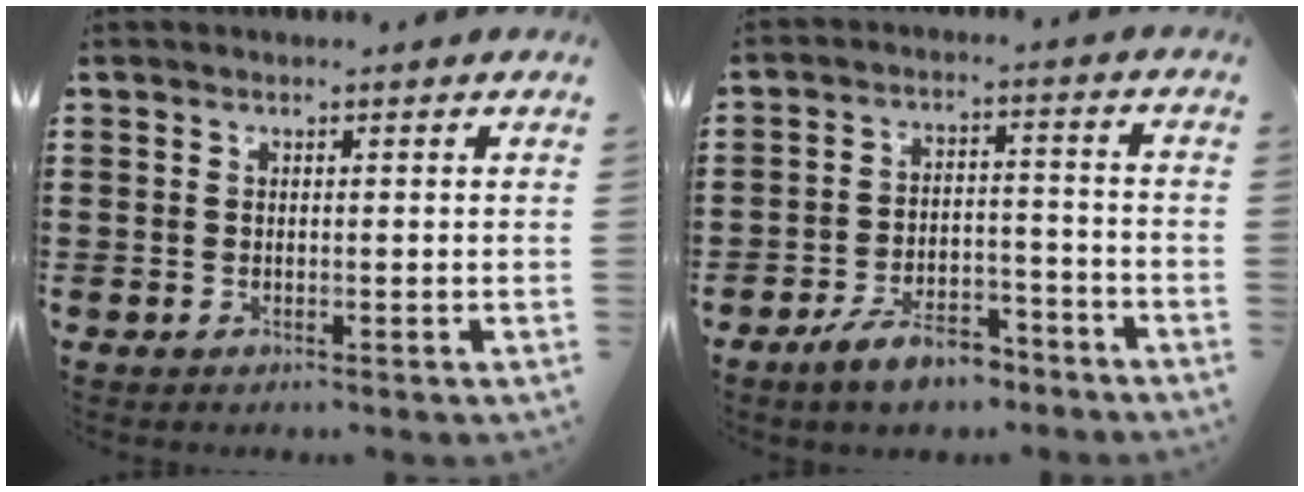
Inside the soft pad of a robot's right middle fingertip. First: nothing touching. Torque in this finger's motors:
{"motor_torque": [2.14, 0.00, 0.73, 0.19]}